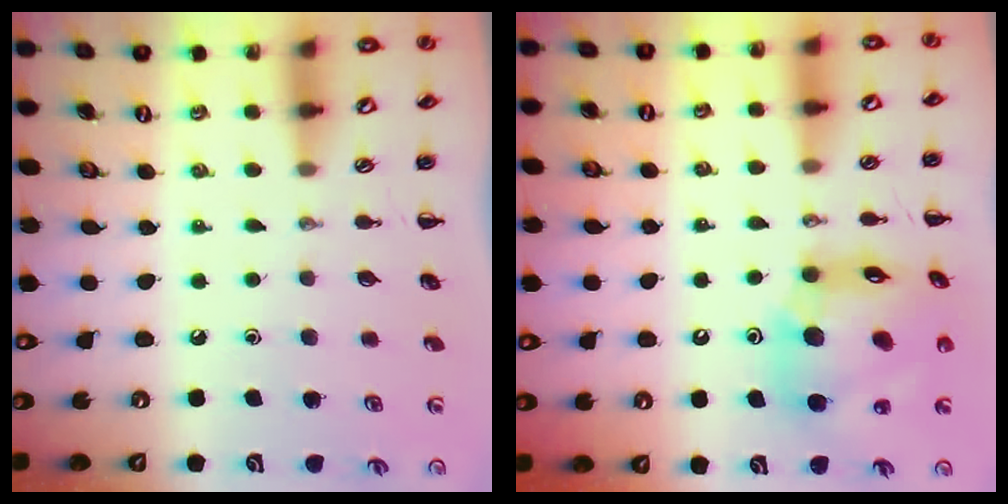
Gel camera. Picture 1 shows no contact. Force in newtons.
{"total": 16.2, "press": 15.6, "slide": 4.3}